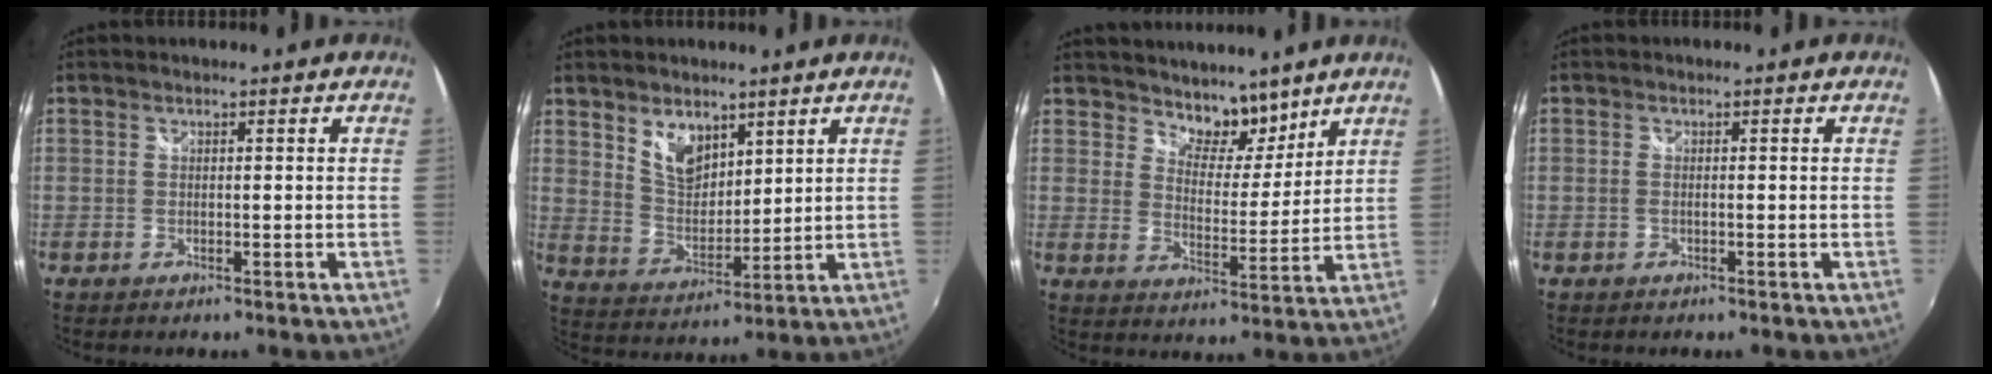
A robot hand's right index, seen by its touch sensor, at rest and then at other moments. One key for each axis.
{"total": 7.9, "fx": 4.8, "fy": 4.5, "fz": 4.4, "tx": -0.070, "ty": 0.001, "tz": 0.096}
{"total": 7.6, "fx": 6.1, "fy": 3.7, "fz": 2.4, "tx": -0.023, "ty": -0.019, "tz": 0.098}
{"total": 0.9, "fx": -0.2, "fy": 0.2, "fz": 0.8, "tx": -0.019, "ty": -0.001, "tz": -0.006}